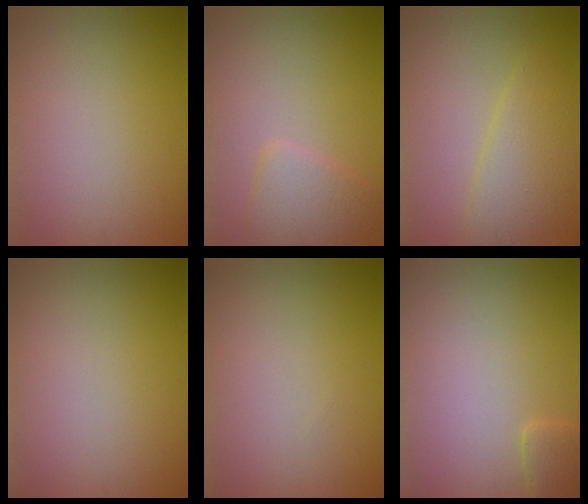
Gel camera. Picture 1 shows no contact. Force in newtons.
{"total": 2.6, "press": 2.6, "slide": 0.3}
{"total": 3.3, "press": 3.3, "slide": 0.2}
{"total": 0.0}
{"total": 0.0}
{"total": 1.5, "press": 1.5, "slide": 0.1}